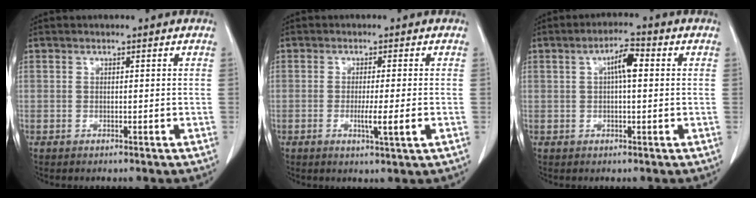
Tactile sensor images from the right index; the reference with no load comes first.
{"total": 4.2, "force": [-1.2, -0.2, 4.0], "torque": [-0.067, -0.011, -0.018]}
{"total": 4.5, "force": [0.9, 1.1, 4.3], "torque": [-0.074, 0.013, 0.012]}